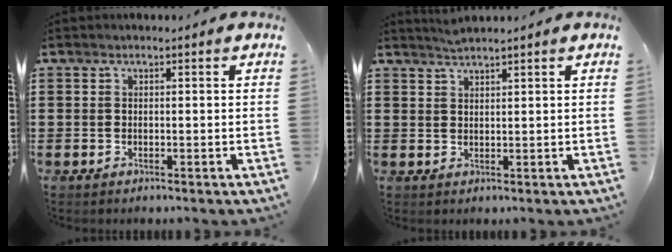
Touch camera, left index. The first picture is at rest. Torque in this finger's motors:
{"motor_torque": [0.34, -0.33, 0.00, 0.03]}